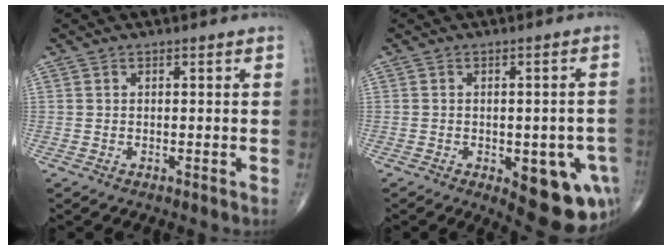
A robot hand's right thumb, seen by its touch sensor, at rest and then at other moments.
{"total": 14.0, "force": [-5.0, 6.3, 11.4], "torque": [-0.106, 0.011, -0.044]}